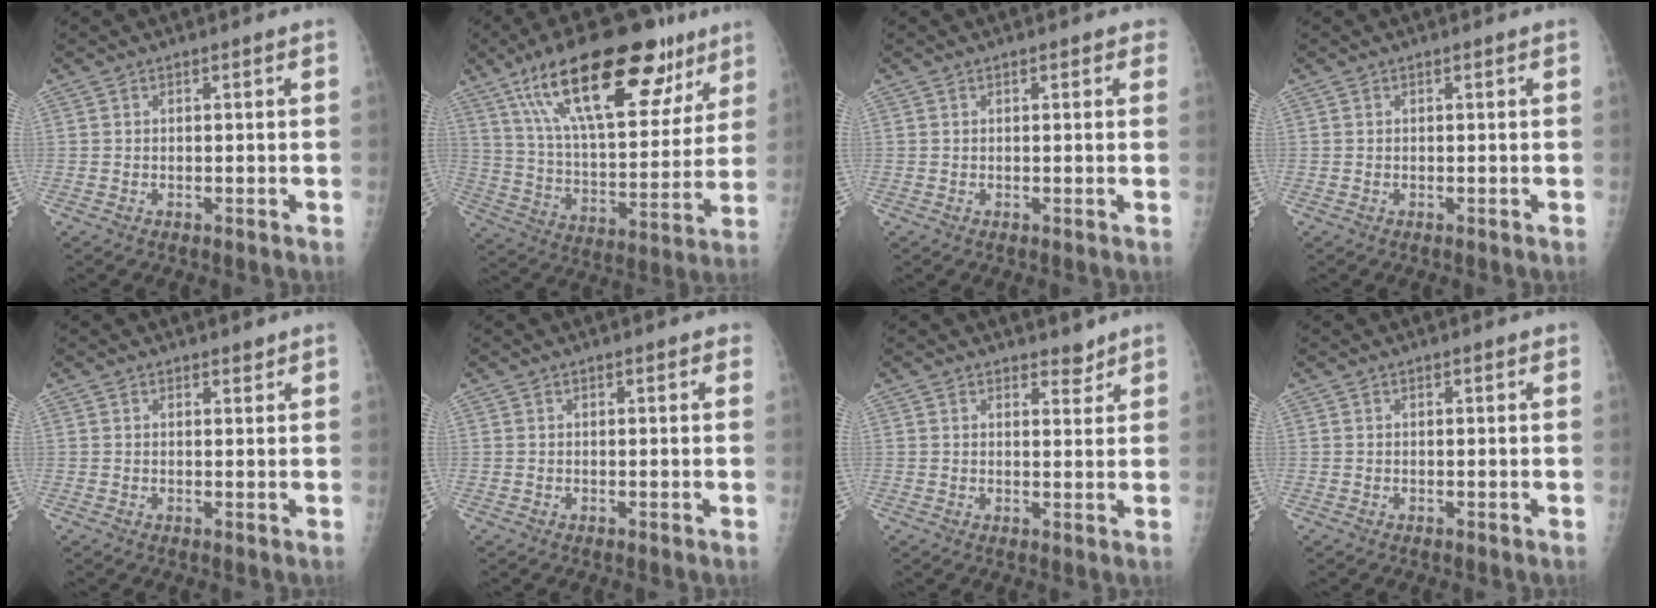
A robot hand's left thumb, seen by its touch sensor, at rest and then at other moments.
{"total": 28.2, "force": [16.1, 11.4, 20.1], "torque": [-0.289, -0.024, 0.266]}
{"total": 1.7, "force": [0.9, 0.9, 1.1], "torque": [-0.003, 0.000, 0.007]}
{"total": 0.0}
{"total": 1.1, "force": [0.9, 0.4, 0.4], "torque": [-0.001, -0.007, 0.013]}
{"total": 1.2, "force": [0.7, 0.5, 0.8], "torque": [-0.008, 0.000, 0.006]}
{"total": 2.7, "force": [2.2, 1.2, 0.8], "torque": [0.005, -0.017, 0.031]}
{"total": 0.8, "force": [0.5, 0.2, 0.6], "torque": [-0.009, 0.000, 0.005]}